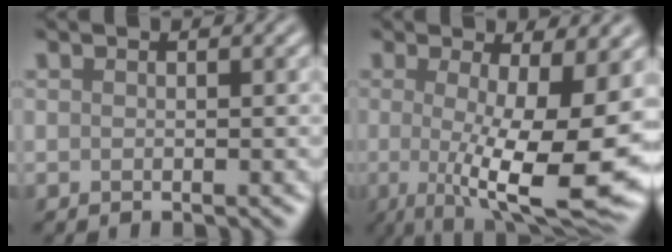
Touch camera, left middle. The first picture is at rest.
{"total": 12.4, "force": [-1.3, 3.1, 12.0], "torque": [-0.156, -0.017, -0.019]}